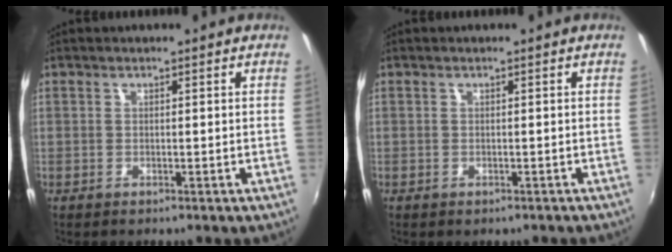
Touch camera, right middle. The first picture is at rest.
{"total": 0.7, "force": [-0.5, 0.3, 0.3], "torque": [-0.008, 0.000, -0.004]}